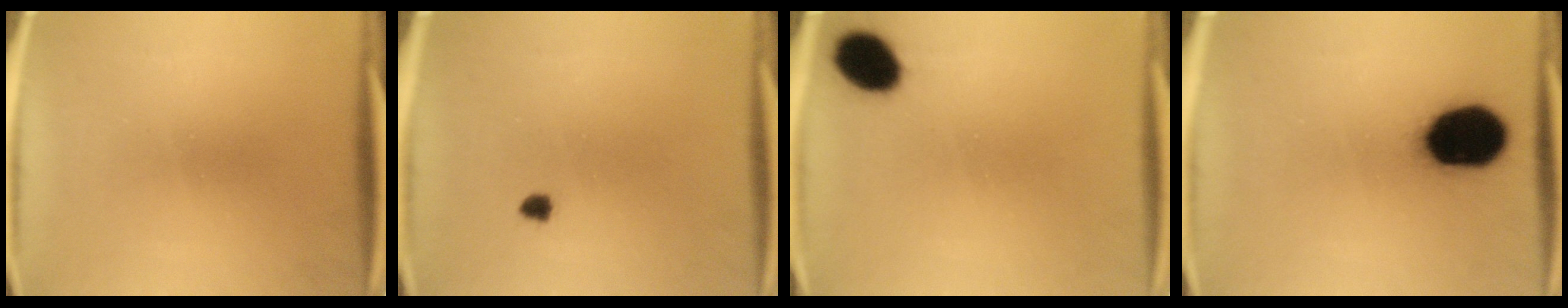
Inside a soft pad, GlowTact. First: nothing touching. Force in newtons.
{"total": 1.1}
{"total": 8.6}
{"total": 18.7}